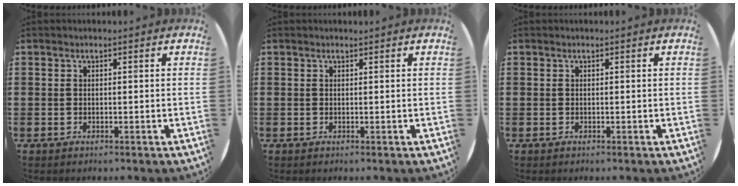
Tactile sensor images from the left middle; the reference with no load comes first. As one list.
[{"total": 0.0}, {"total": 0.0}]